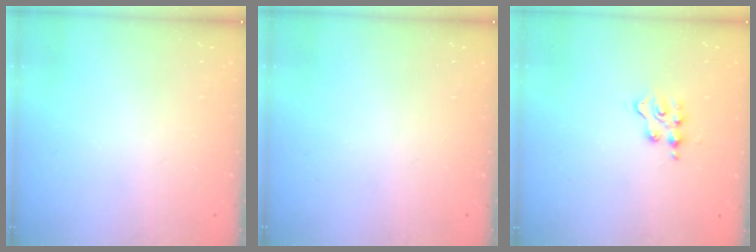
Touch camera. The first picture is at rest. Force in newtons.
{"total": 0.0}
{"total": 3.0, "press": 3.0, "slide": 0.4}